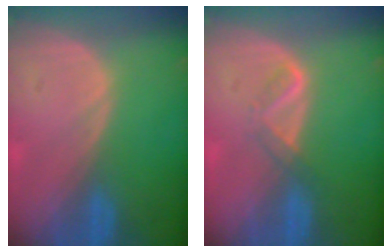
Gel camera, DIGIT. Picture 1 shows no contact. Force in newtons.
{"total": 2.4, "press": 2.4, "slide": 0.7}